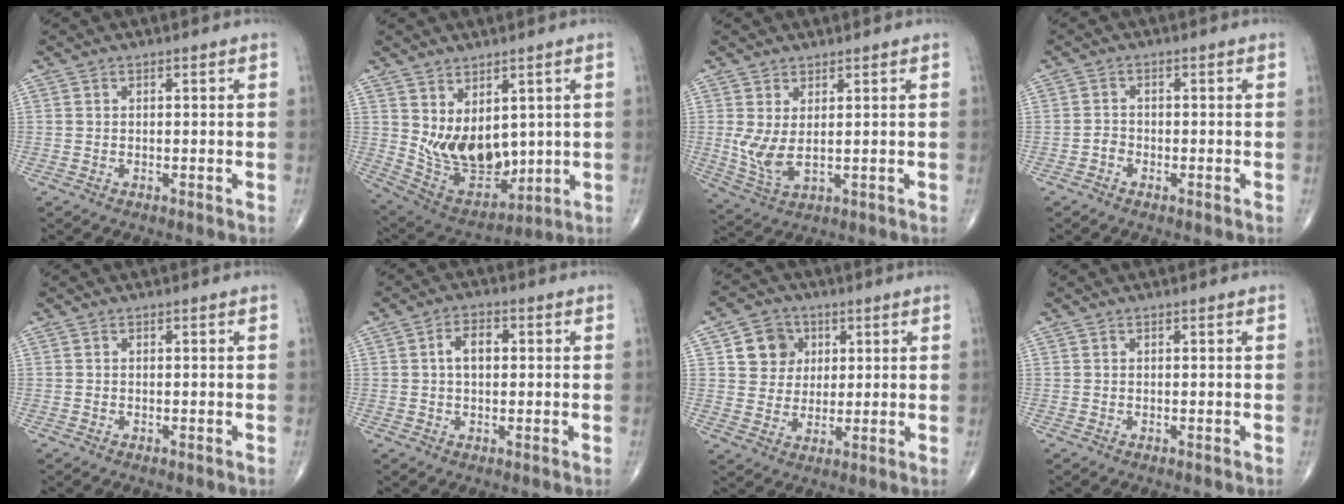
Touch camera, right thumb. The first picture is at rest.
{"total": 13.4, "force": [1.9, 8.4, 10.2], "torque": [-0.137, -0.027, 0.066]}
{"total": 5.8, "force": [0.9, 2.4, 5.2], "torque": [-0.118, -0.014, 0.029]}
{"total": 1.5, "force": [-0.9, 1.1, 0.5], "torque": [-0.003, 0.008, -0.020]}
{"total": 0.0}
{"total": 4.8, "force": [0.6, 2.8, 3.9], "torque": [-0.065, 0.011, 0.006]}
{"total": 7.8, "force": [2.6, 6.9, 2.5], "torque": [-0.007, -0.005, 0.043]}
{"total": 0.0}